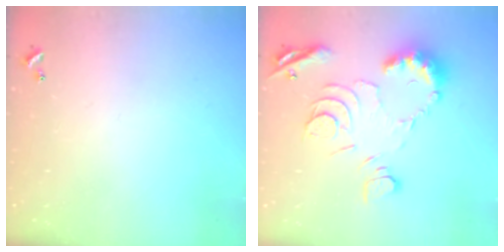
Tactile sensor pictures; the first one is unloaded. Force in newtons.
{"total": 11.6, "press": 11.5, "slide": 1.2}